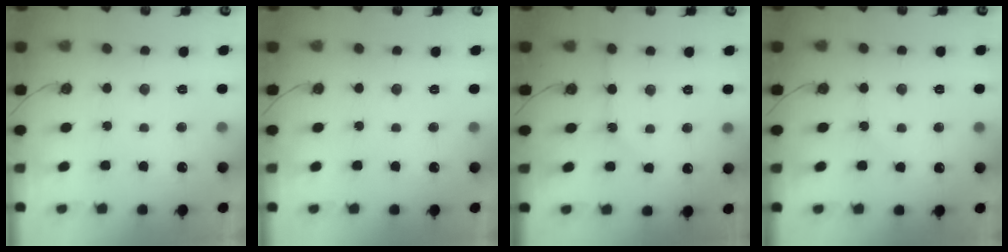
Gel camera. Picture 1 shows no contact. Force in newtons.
{"total": 0.0}
{"total": 2.1, "press": 2.1, "slide": 0.4}
{"total": 3.7, "press": 3.6, "slide": 0.6}